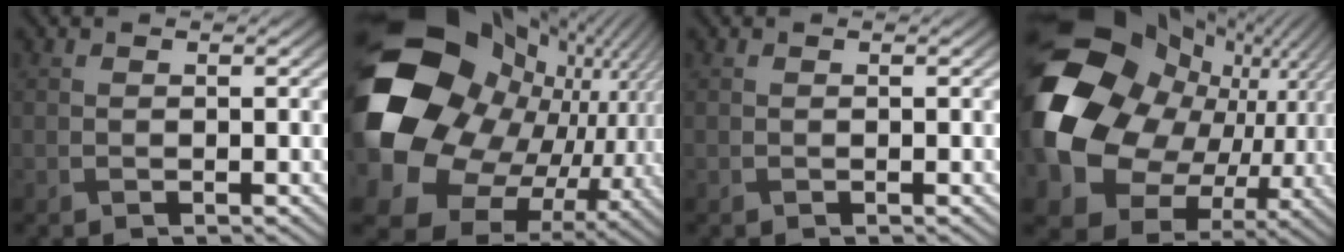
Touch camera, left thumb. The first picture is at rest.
{"total": 21.8, "force": [0.1, 17.1, 13.6], "torque": [-0.342, -0.061, 0.047]}
{"total": 0.0}
{"total": 23.2, "force": [0.1, 19.4, 12.6], "torque": [-0.309, -0.067, 0.011]}